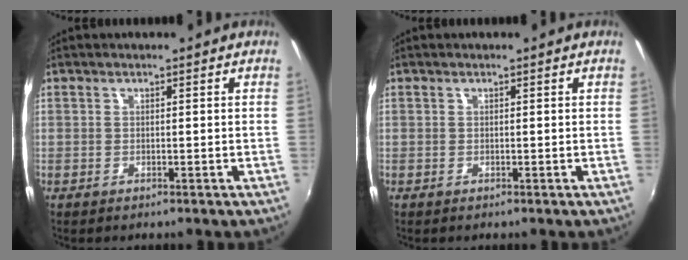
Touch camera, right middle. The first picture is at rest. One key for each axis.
{"total": 0.0}